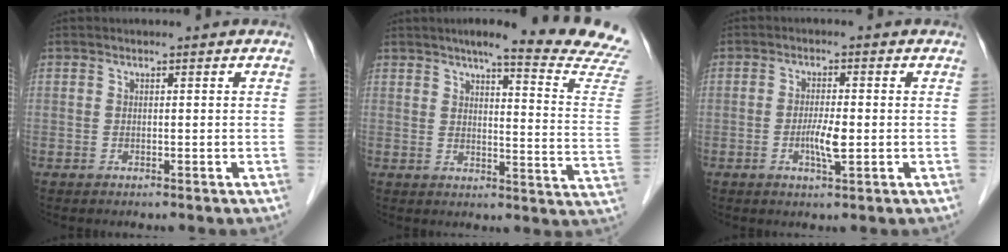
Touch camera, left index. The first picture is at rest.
{"total": 18.0, "force": [16.1, -0.8, 7.9], "torque": [-0.102, -0.081, 0.177]}
{"total": 3.7, "force": [-0.8, 0.5, 3.6], "torque": [-0.070, -0.004, -0.013]}